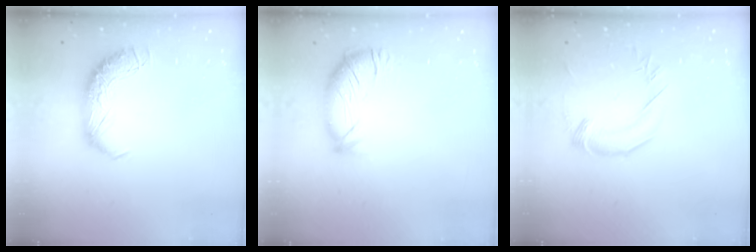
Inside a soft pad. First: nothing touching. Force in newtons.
{"total": 2.8, "press": 2.0, "slide": 2.1}
{"total": 1.6, "press": 1.6, "slide": 0.3}